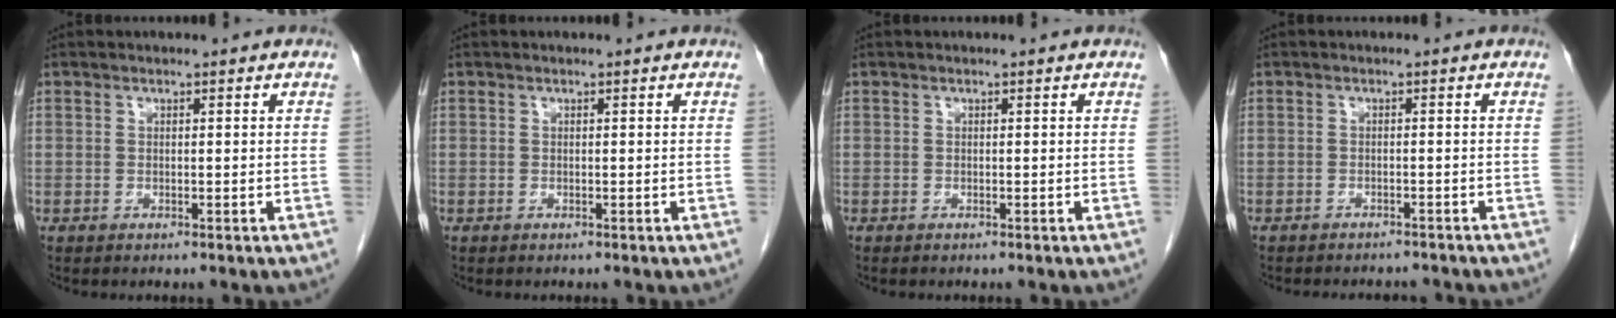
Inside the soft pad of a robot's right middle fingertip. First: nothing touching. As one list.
[{"total": 0.0}, {"total": 0.0}, {"total": 5.3, "force": [-4.9, 1.5, 1.2], "torque": [-0.015, -0.002, -0.060]}]